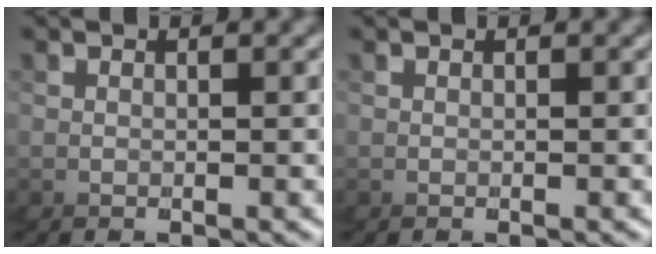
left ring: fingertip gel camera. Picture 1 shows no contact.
{"total": 0.0}